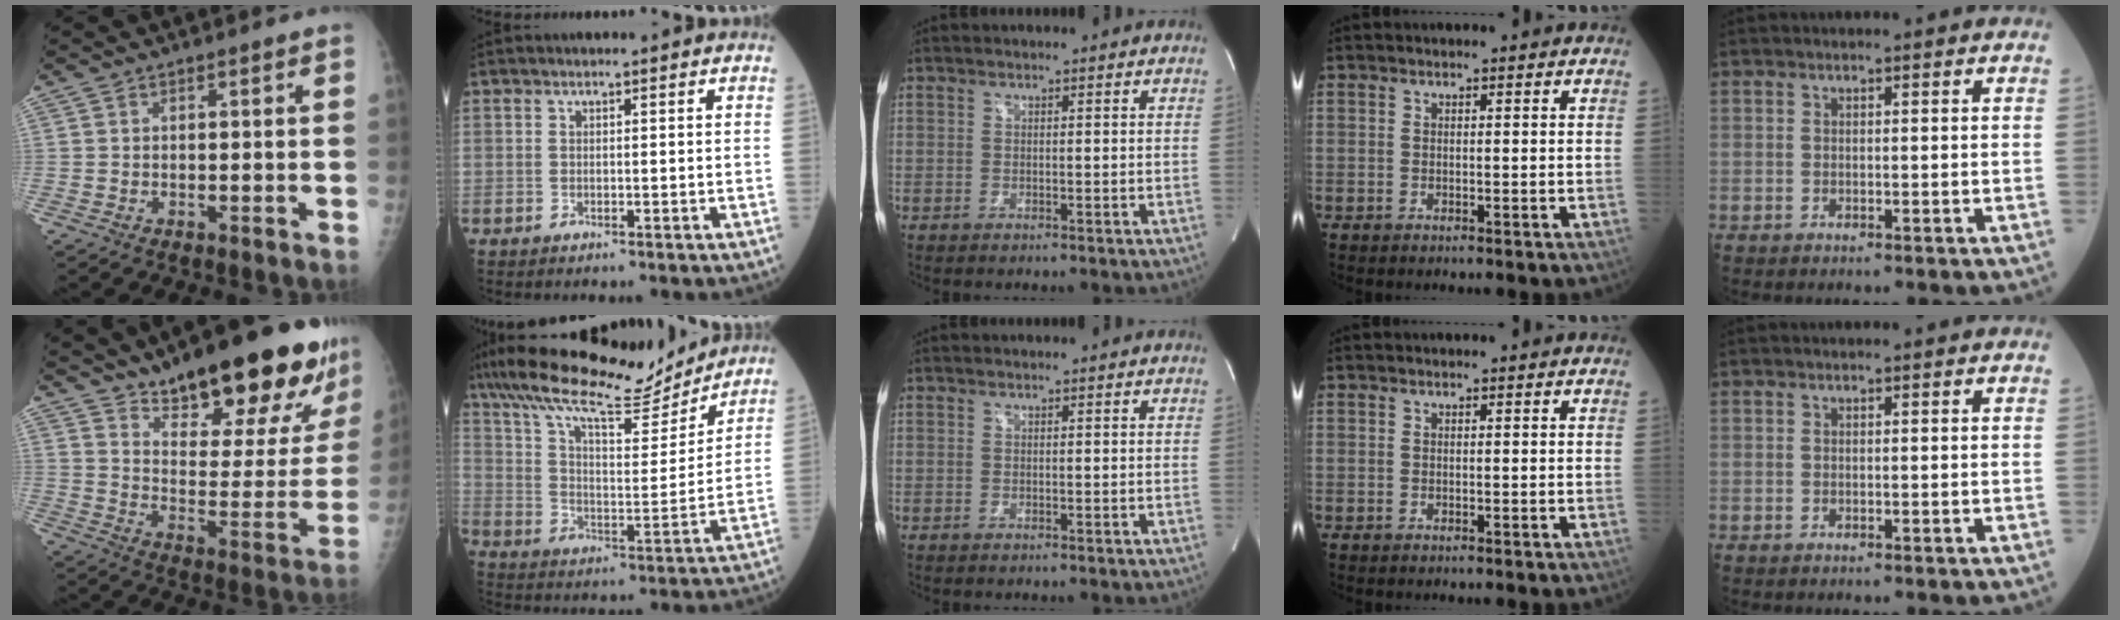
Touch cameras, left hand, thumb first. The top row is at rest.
{"thumb": {"total": 24.8, "force": [17.5, 7.6, 16.0], "torque": [-0.188, -0.086, 0.260]}, "index": {"total": 19.8, "force": [17.3, 3.5, 9.1], "torque": [-0.171, 0.016, 0.274]}}